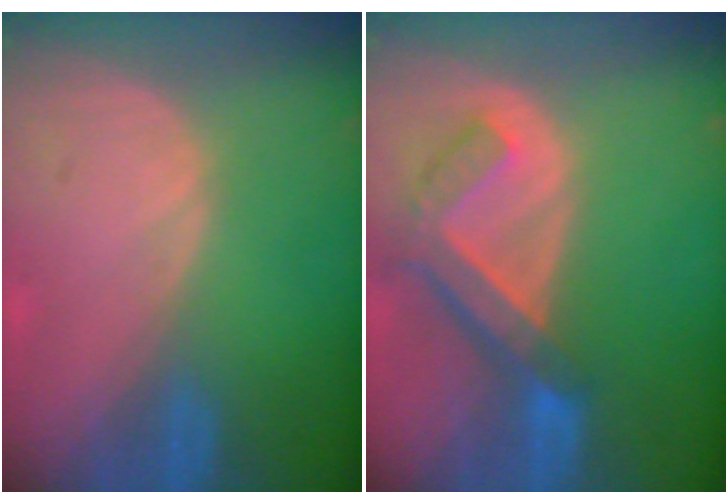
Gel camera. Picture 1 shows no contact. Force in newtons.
{"total": 7.4, "press": 6.4, "slide": 3.6}